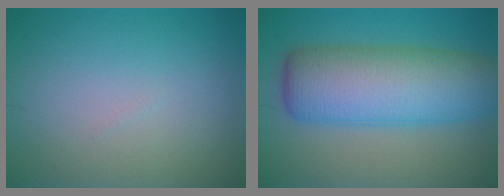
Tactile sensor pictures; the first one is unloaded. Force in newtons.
{"total": 10.3, "press": 10.3, "slide": 0.4}